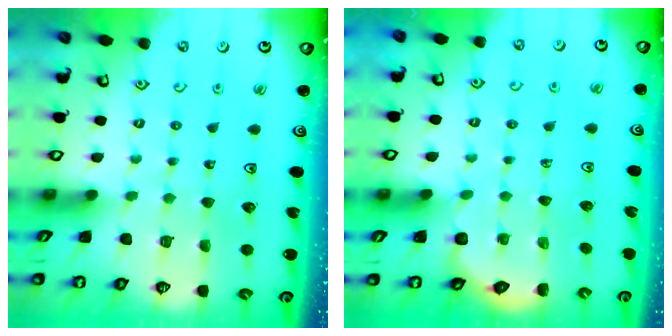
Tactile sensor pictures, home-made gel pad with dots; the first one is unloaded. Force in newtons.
{"total": 2.7, "press": 2.7, "slide": 0.3}